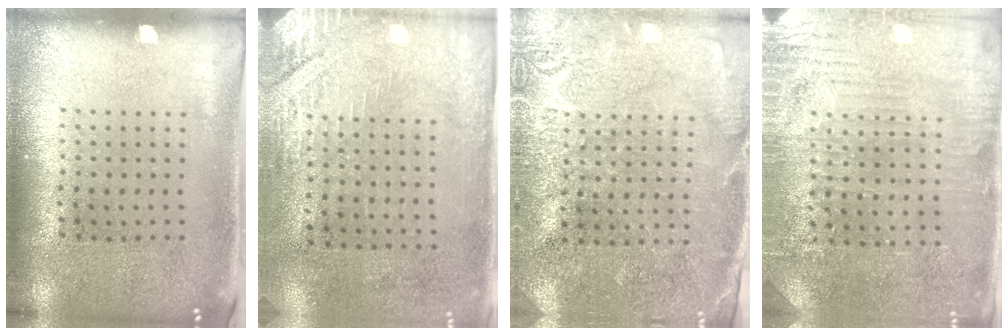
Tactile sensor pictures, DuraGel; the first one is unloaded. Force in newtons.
{"total": 2.9, "press": 2.5, "slide": 1.5}
{"total": 2.8, "press": 2.8, "slide": 0.1}
{"total": 3.4, "press": 3.3, "slide": 0.5}